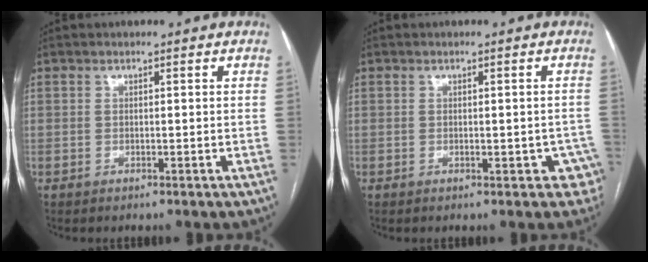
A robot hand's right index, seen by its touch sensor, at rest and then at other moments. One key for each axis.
{"total": 3.6, "fx": -1.4, "fy": 1.8, "fz": 2.8, "tx": -0.011, "ty": 0.005, "tz": -0.011}